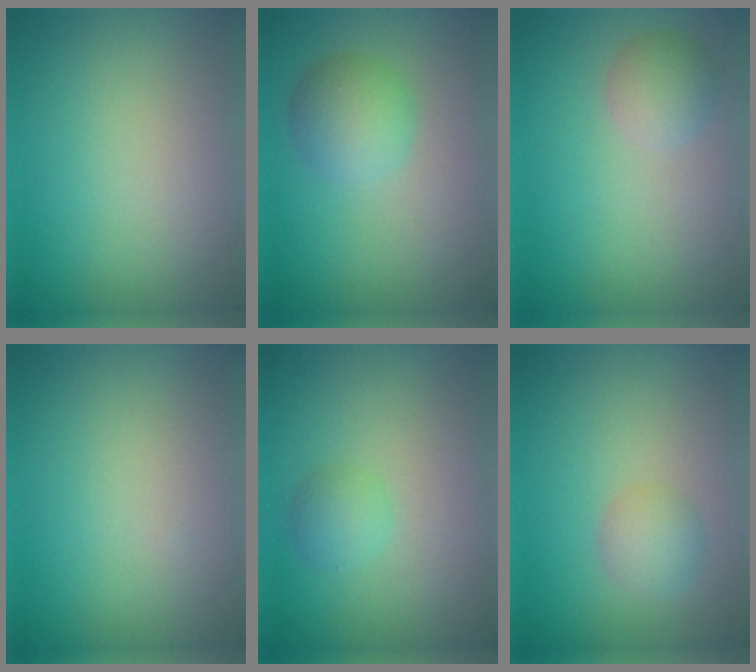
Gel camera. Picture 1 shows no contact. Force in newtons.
{"total": 3.4, "press": 3.4, "slide": 0.2}
{"total": 2.2, "press": 2.2, "slide": 0.1}
{"total": 0.0}
{"total": 1.6, "press": 1.6, "slide": 0.0}
{"total": 2.1, "press": 2.1, "slide": 0.1}